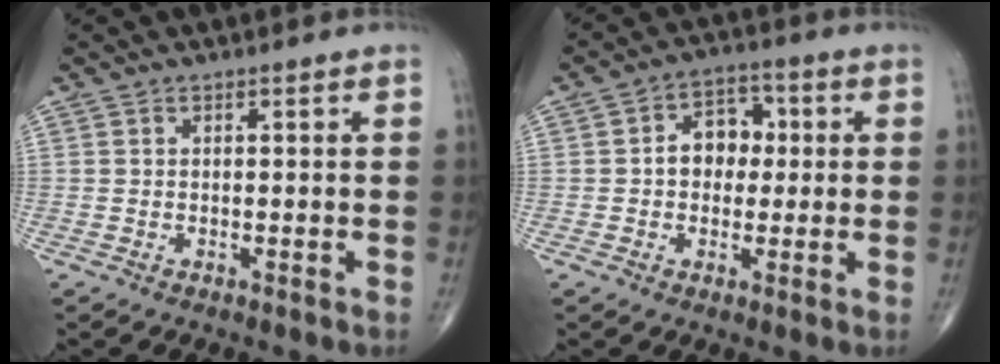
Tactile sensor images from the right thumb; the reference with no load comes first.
{"total": 7.4, "force": [0.4, 5.7, 4.8], "torque": [-0.043, 0.020, -0.002]}